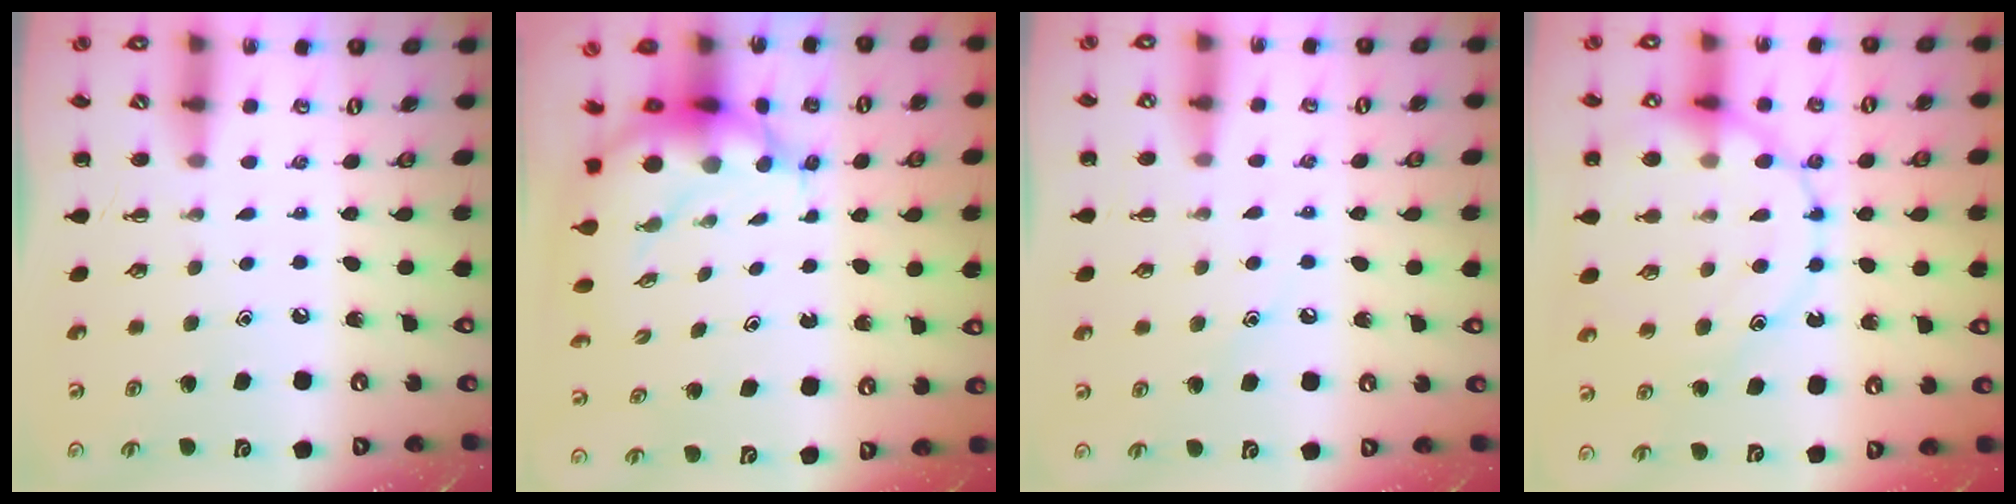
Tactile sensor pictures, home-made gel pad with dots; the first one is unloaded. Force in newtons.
{"total": 7.4, "press": 7.2, "slide": 1.9}
{"total": 8.4, "press": 8.2, "slide": 1.9}
{"total": 17.7, "press": 17.6, "slide": 2.1}